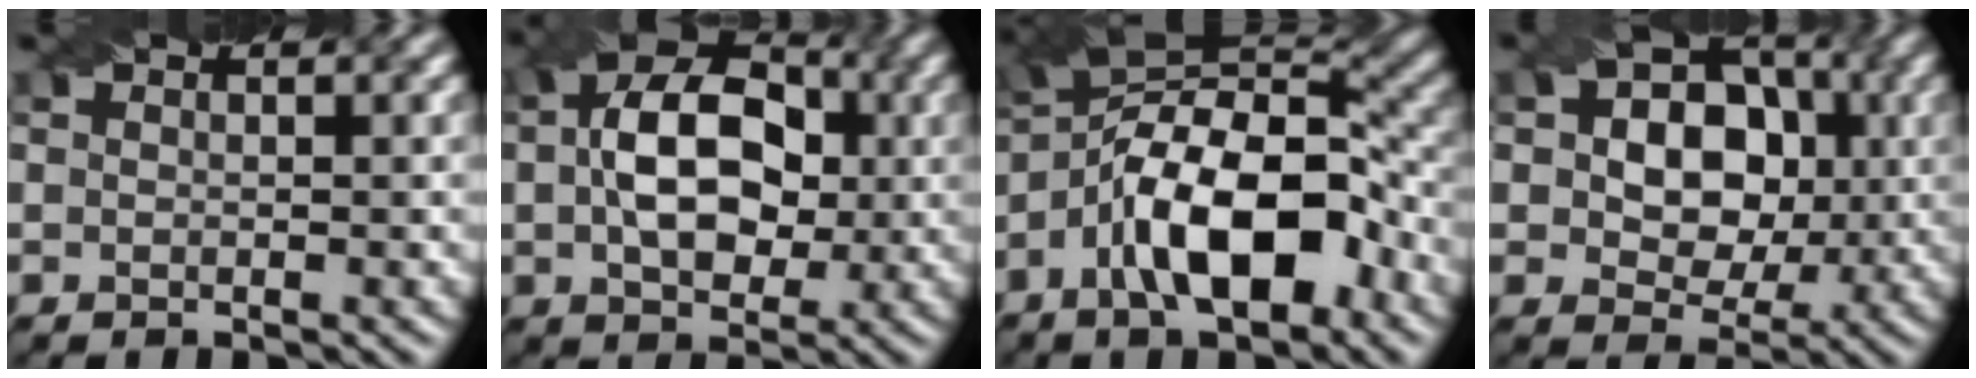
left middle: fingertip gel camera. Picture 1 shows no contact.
{"total": 9.6, "force": [0.8, 6.2, 7.3], "torque": [-0.127, 0.011, 0.005]}
{"total": 11.5, "force": [-3.6, 4.6, 9.9], "torque": [-0.166, 0.017, -0.069]}
{"total": 8.6, "force": [1.2, 6.7, 5.1], "torque": [-0.065, 0.025, 0.006]}